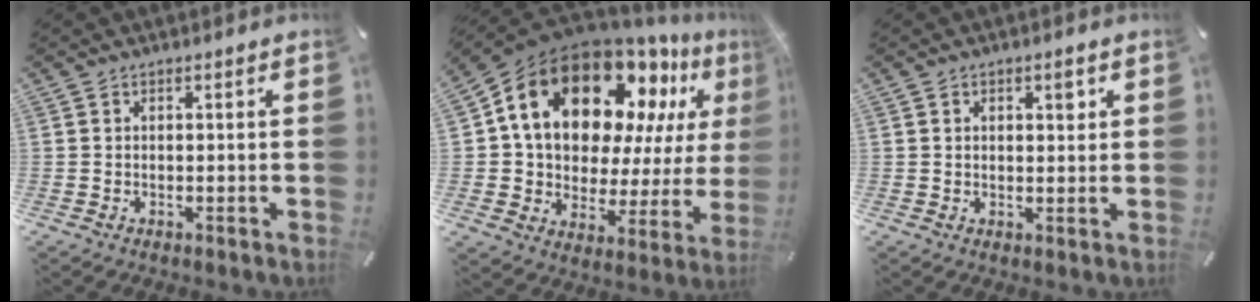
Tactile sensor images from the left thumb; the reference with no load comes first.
{"total": 22.5, "force": [11.8, 14.1, 13.0], "torque": [-0.223, -0.076, 0.205]}
{"total": 2.9, "force": [1.1, 1.6, 2.2], "torque": [-0.022, -0.004, 0.011]}